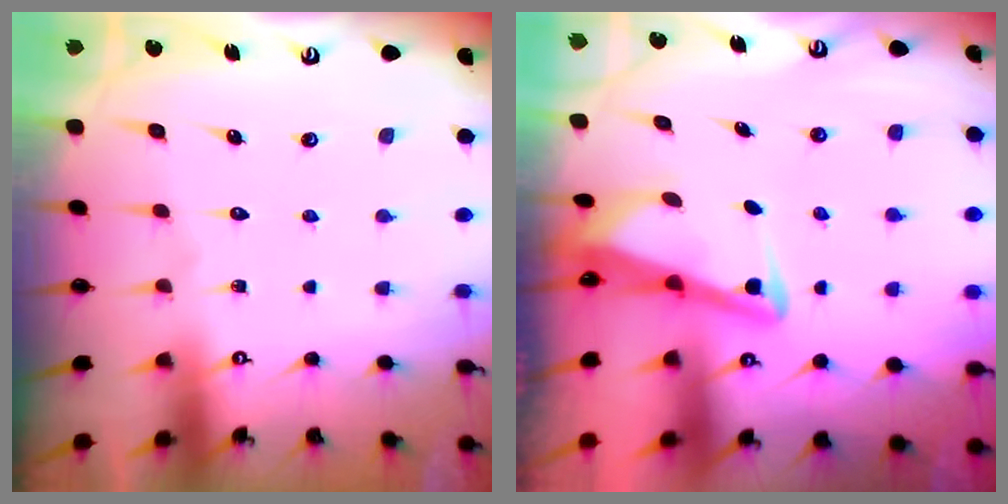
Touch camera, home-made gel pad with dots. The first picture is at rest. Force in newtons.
{"total": 3.5, "press": 3.4, "slide": 0.8}